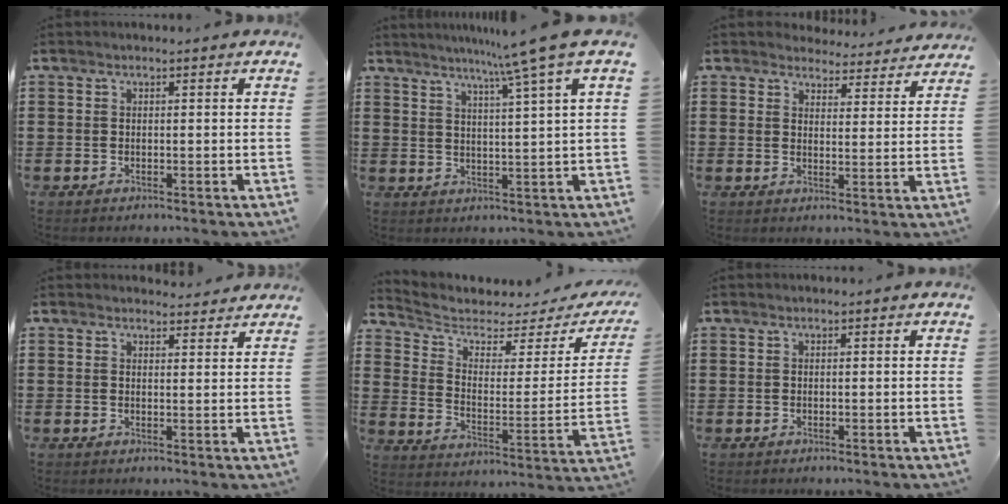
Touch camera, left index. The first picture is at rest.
{"total": 7.1, "force": [5.1, -1.9, 4.5], "torque": [-0.098, -0.021, 0.082]}
{"total": 4.2, "force": [4.2, 0.5, 0.2], "torque": [-0.013, -0.025, 0.073]}
{"total": 2.3, "force": [2.2, 0.4, 0.1], "torque": [0.001, -0.005, 0.041]}
{"total": 3.8, "force": [3.0, 1.8, 1.7], "torque": [-0.057, -0.021, 0.045]}
{"total": 0.0}